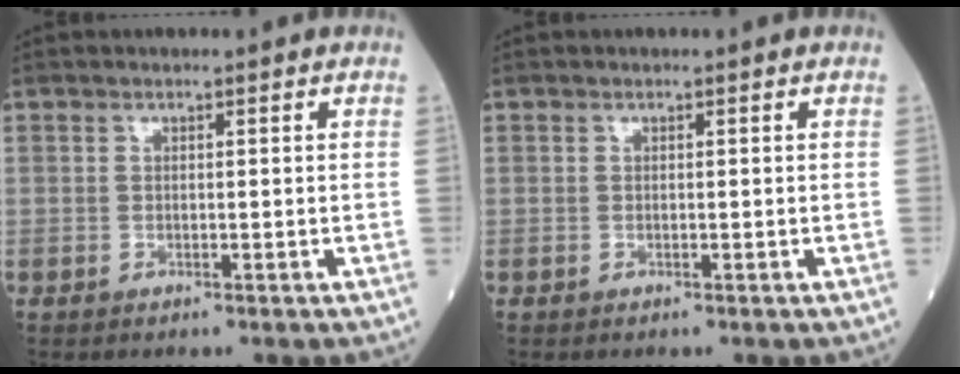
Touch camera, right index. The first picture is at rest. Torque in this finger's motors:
{"motor_torque": [0.00, 0.00, 0.00, 0.01]}